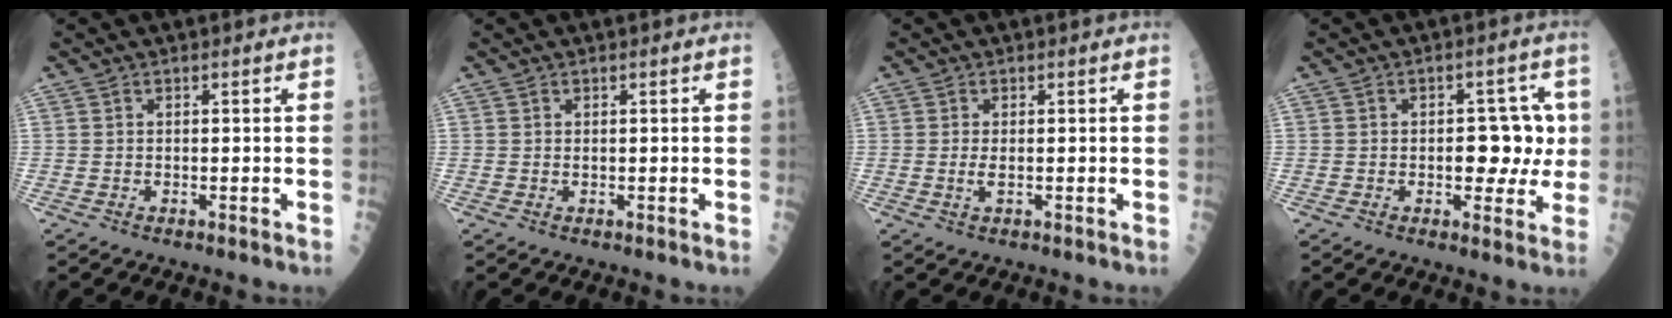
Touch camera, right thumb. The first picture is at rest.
{"total": 0.0}
{"total": 1.5, "force": [-0.1, 0.5, 1.4], "torque": [-0.031, -0.003, -0.002]}
{"total": 7.9, "force": [0.0, 4.8, 6.3], "torque": [-0.035, 0.014, -0.001]}